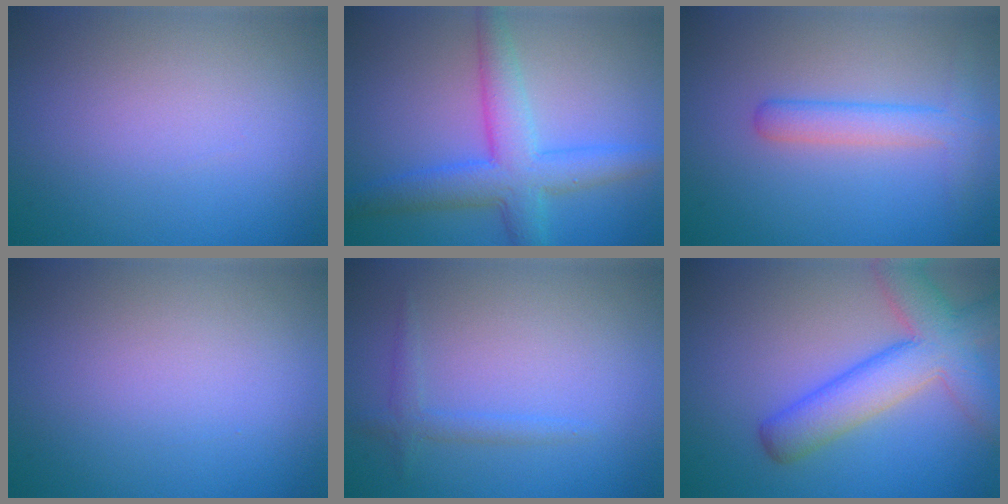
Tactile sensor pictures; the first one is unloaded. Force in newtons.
{"total": 5.9, "press": 5.9, "slide": 0.1}
{"total": 3.0, "press": 3.0, "slide": 0.0}
{"total": 0.0}
{"total": 1.4, "press": 1.4, "slide": 0.1}
{"total": 7.2, "press": 7.2, "slide": 0.3}